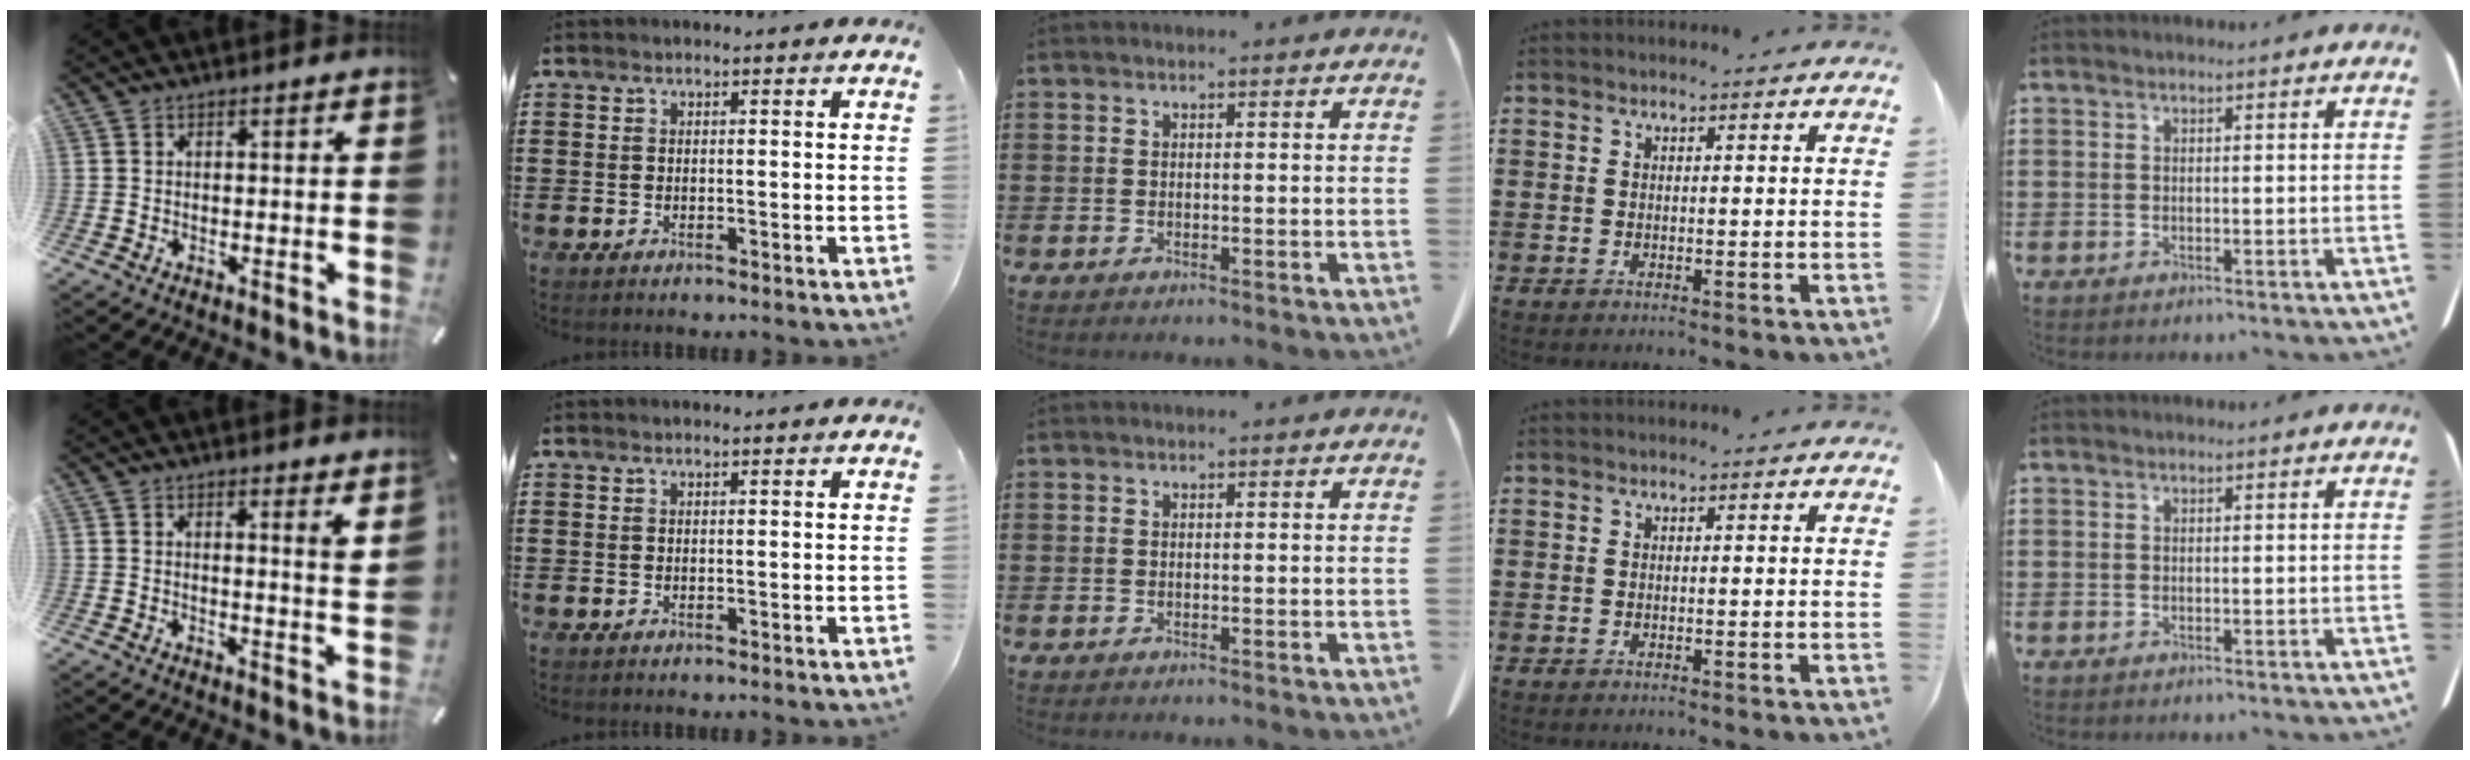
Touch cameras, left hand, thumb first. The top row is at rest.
{"thumb": {"total": 3.0, "force": [2.4, -0.1, 1.9], "torque": [-0.027, -0.020, 0.037]}}